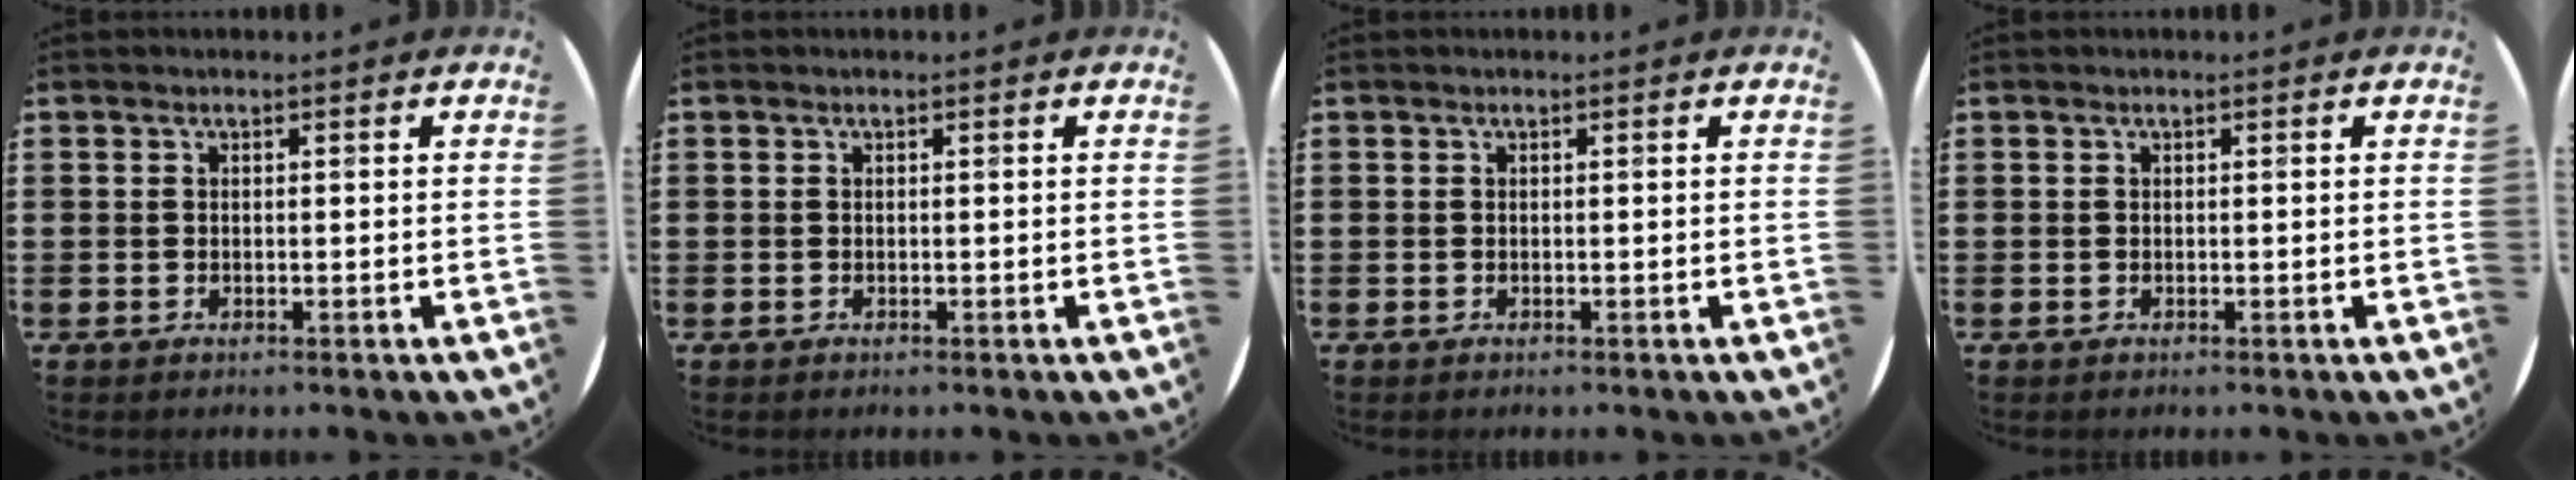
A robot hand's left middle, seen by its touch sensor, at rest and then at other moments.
{"total": 0.0}
{"total": 0.0}
{"total": 0.0}